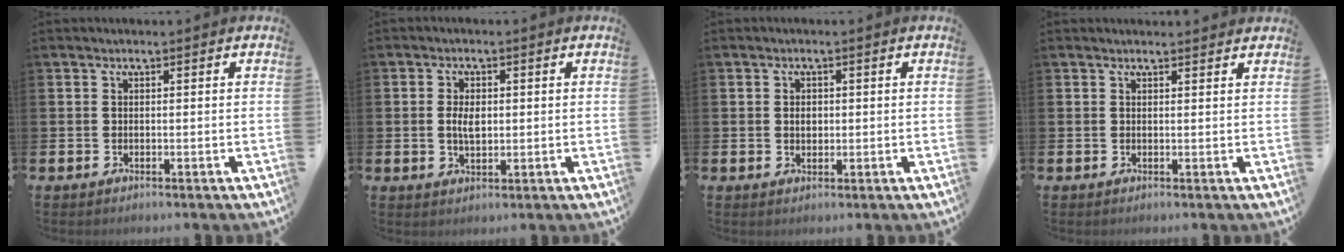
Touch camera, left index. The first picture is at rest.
{"total": 3.3, "force": [0.2, 1.9, 2.7], "torque": [-0.037, 0.002, -0.001]}
{"total": 1.7, "force": [0.1, 1.3, 1.1], "torque": [-0.006, 0.001, -0.003]}
{"total": 0.8, "force": [0.8, 0.2, 0.1], "torque": [0.006, -0.001, 0.013]}